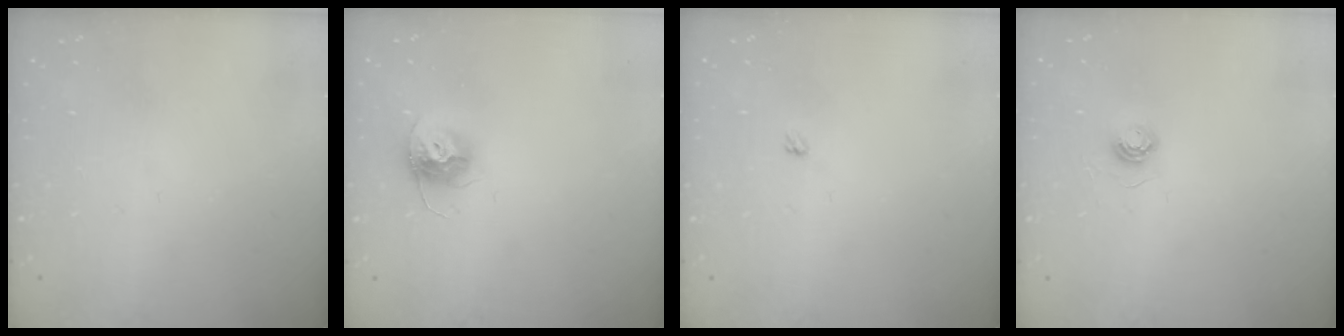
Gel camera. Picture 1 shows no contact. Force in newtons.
{"total": 10.7, "press": 10.7, "slide": 0.7}
{"total": 2.4, "press": 2.4, "slide": 0.4}
{"total": 4.7, "press": 4.7, "slide": 0.3}